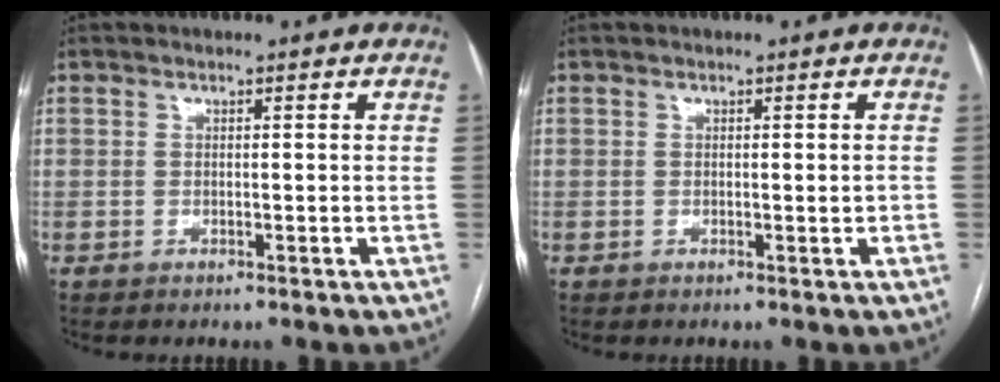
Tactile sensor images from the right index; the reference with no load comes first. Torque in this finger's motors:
{"motor_torque": [0.13, 0.41, 0.01, 0.00]}